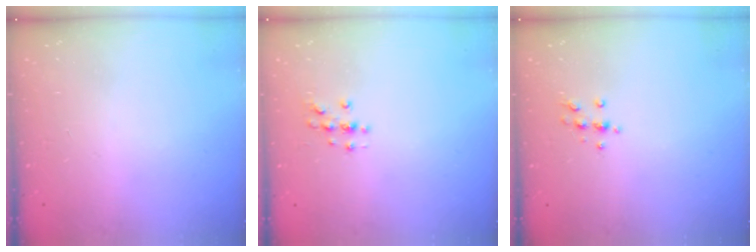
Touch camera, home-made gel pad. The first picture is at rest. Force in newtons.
{"total": 2.0, "press": 2.0, "slide": 0.2}
{"total": 6.2, "press": 6.2, "slide": 0.9}